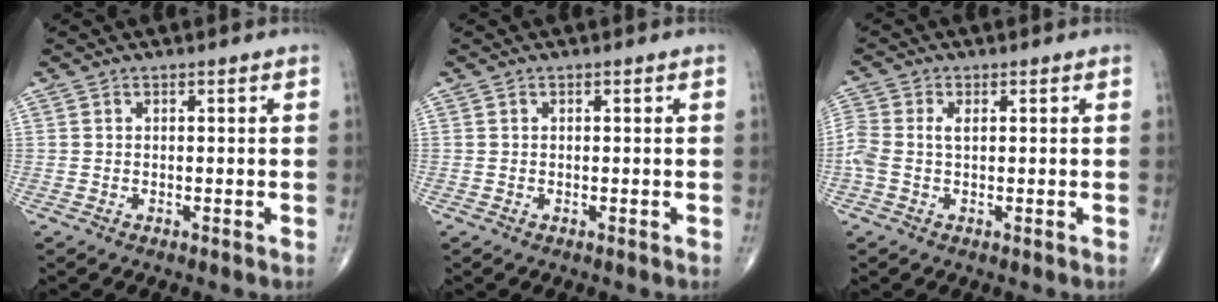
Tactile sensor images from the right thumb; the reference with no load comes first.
{"total": 0.0}
{"total": 4.3, "force": [0.3, 2.4, 3.6], "torque": [-0.105, 0.017, 0.005]}